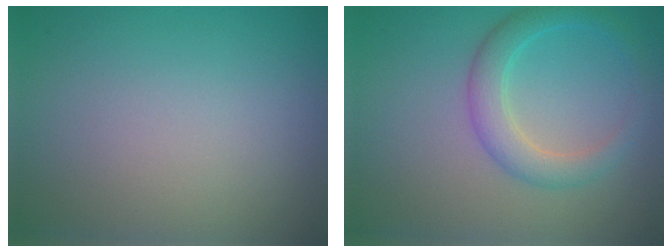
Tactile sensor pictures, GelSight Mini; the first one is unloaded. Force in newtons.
{"total": 3.2, "press": 3.2, "slide": 0.1}